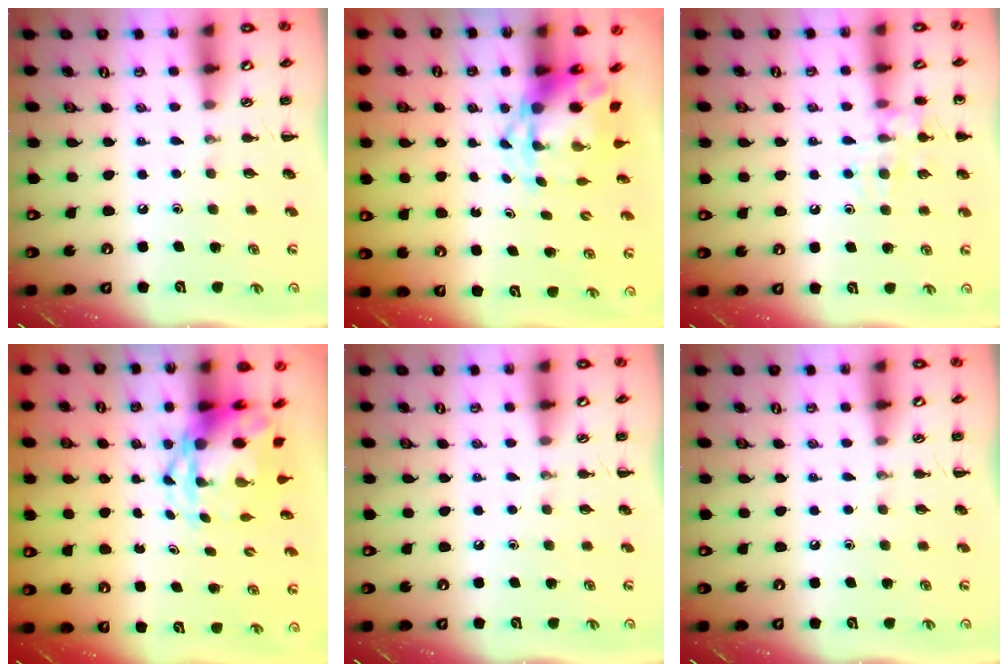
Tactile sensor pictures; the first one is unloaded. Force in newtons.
{"total": 4.2, "press": 4.1, "slide": 0.9}
{"total": 10.8, "press": 10.7, "slide": 1.4}
{"total": 4.4, "press": 4.1, "slide": 1.4}
{"total": 0.0}
{"total": 0.0}